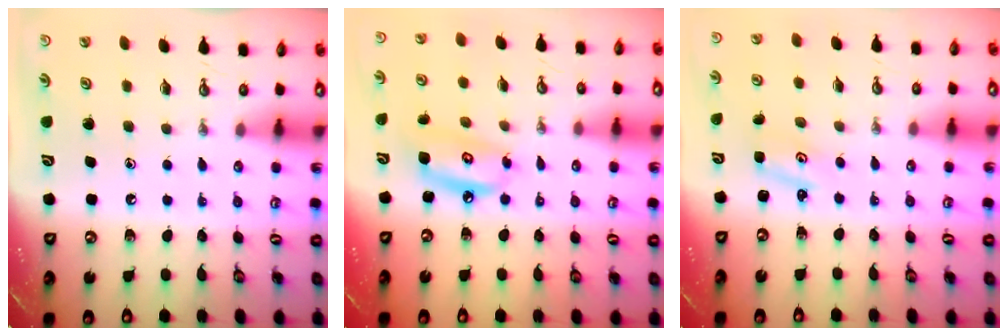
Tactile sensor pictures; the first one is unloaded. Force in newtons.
{"total": 9.2, "press": 9.2, "slide": 1.1}
{"total": 1.5, "press": 1.5, "slide": 0.2}